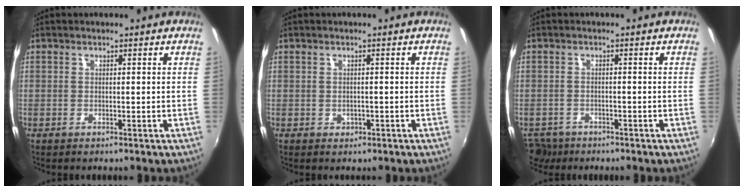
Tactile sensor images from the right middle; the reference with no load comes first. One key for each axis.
{"total": 1.2, "fx": -0.4, "fy": 1.1, "fz": 0.3, "tx": -0.003, "ty": -0.002, "tz": -0.002}
{"total": 4.9, "fx": -3.5, "fy": 3.1, "fz": 1.3, "tx": -0.041, "ty": -0.009, "tz": -0.060}